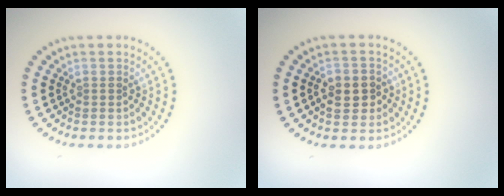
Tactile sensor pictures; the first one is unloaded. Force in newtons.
{"total": 2.8, "press": 2.8, "slide": 0.5}